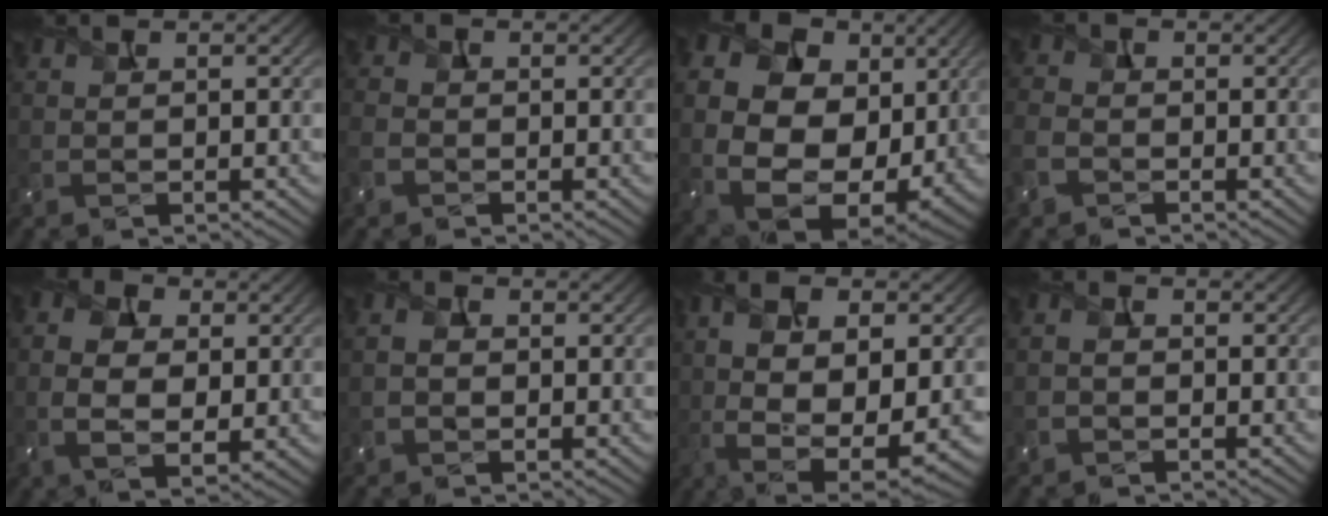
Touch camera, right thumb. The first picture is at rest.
{"total": 2.9, "force": [-1.3, 2.2, 1.4], "torque": [-0.046, -0.002, -0.041]}
{"total": 18.8, "force": [3.4, 14.0, 12.1], "torque": [-0.265, 0.012, 0.079]}
{"total": 4.0, "force": [-1.9, 2.9, 2.0], "torque": [-0.065, -0.004, -0.054]}
{"total": 7.8, "force": [0.2, 5.0, 6.0], "torque": [-0.149, 0.002, 0.003]}
{"total": 2.4, "force": [-0.2, 1.8, 1.6], "torque": [-0.024, 0.004, -0.012]}
{"total": 12.5, "force": [-1.1, 5.4, 11.2], "torque": [-0.214, -0.010, -0.005]}
{"total": 1.7, "force": [-0.7, 1.2, 0.9], "torque": [-0.021, 0.006, -0.020]}